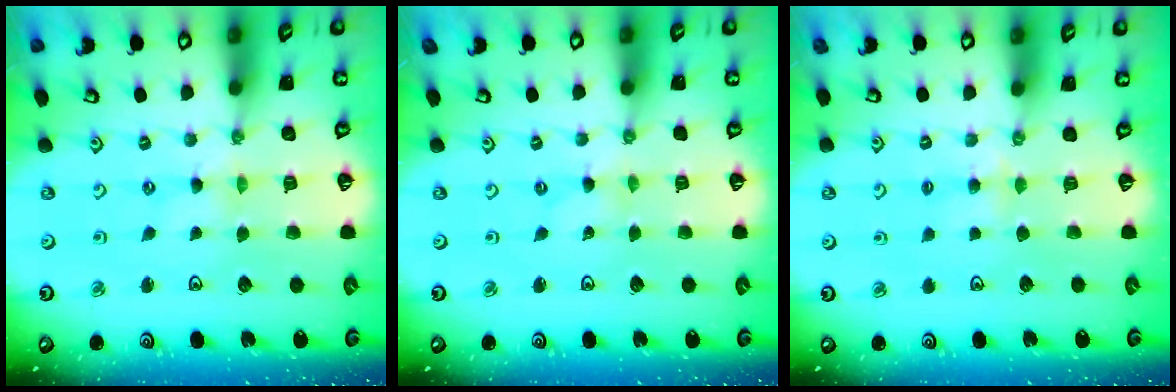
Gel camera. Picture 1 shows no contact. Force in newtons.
{"total": 0.0}
{"total": 4.3, "press": 4.3, "slide": 0.7}